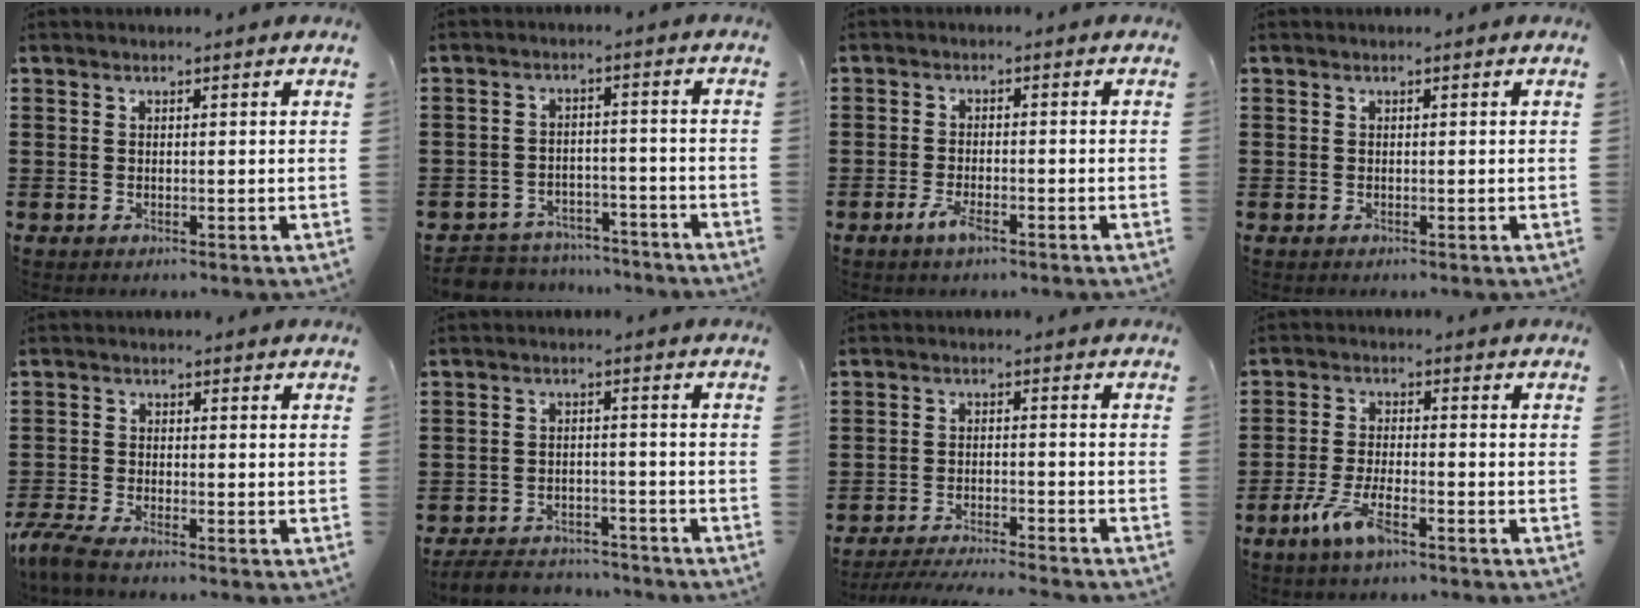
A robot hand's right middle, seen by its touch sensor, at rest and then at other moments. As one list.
[{"total": 5.1, "force": [-5.0, 1.2, -0.1], "torque": [-0.007, 0.012, -0.106]}, {"total": 3.2, "force": [-1.9, 1.0, 2.4], "torque": [-0.055, -0.002, -0.038]}, {"total": 0.0}, {"total": 3.8, "force": [-3.3, 0.3, 1.7], "torque": [-0.058, -0.014, -0.074]}, {"total": 4.4, "force": [-4.3, 1.0, 0.4], "torque": [-0.016, 0.006, -0.092]}, {"total": 4.4, "force": [-4.3, 0.0, 1.0], "torque": [-0.025, -0.005, -0.088]}, {"total": 6.4, "force": [-3.6, 1.7, 5.1], "torque": [-0.115, -0.008, -0.069]}]